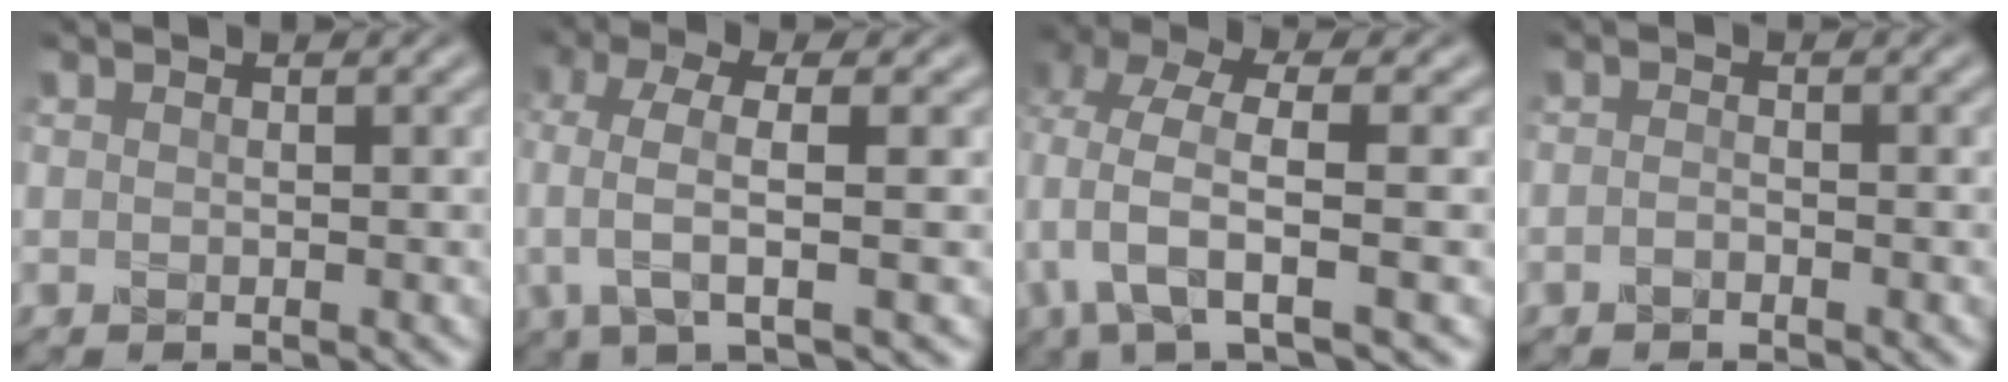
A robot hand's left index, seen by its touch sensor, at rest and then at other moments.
{"total": 4.6, "force": [0.4, 1.1, 4.4], "torque": [-0.095, 0.005, 0.008]}
{"total": 5.7, "force": [0.0, 1.8, 5.4], "torque": [-0.115, 0.002, -0.006]}
{"total": 0.5, "force": [-0.5, 0.1, 0.2], "torque": [-0.008, 0.004, -0.010]}